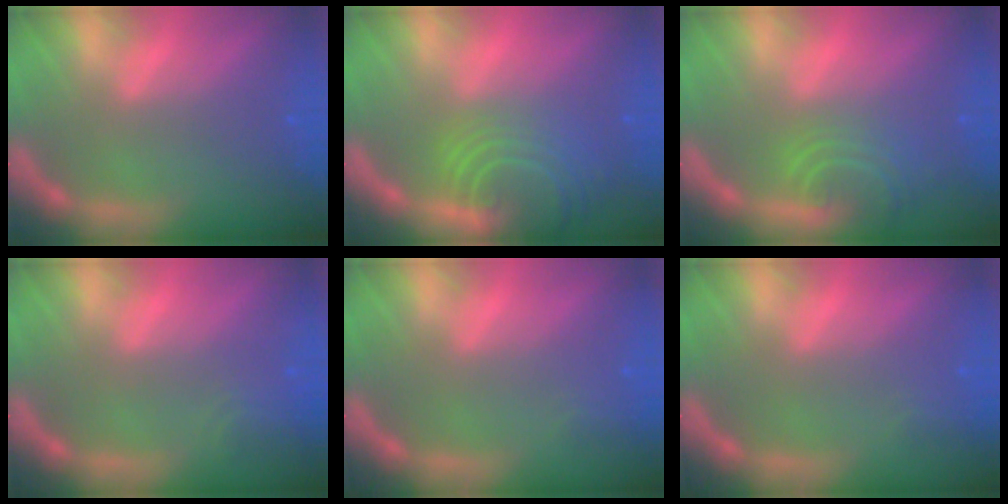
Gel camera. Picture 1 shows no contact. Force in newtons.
{"total": 8.5}
{"total": 4.5}
{"total": 1.9}
{"total": 0.9}
{"total": 0.9}